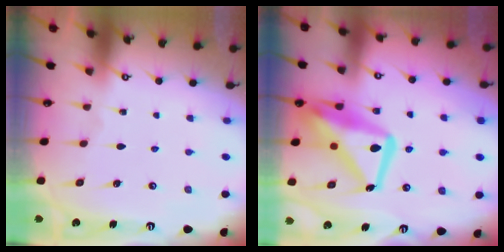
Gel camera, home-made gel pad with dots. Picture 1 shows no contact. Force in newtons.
{"total": 18.3, "press": 18.2, "slide": 1.8}